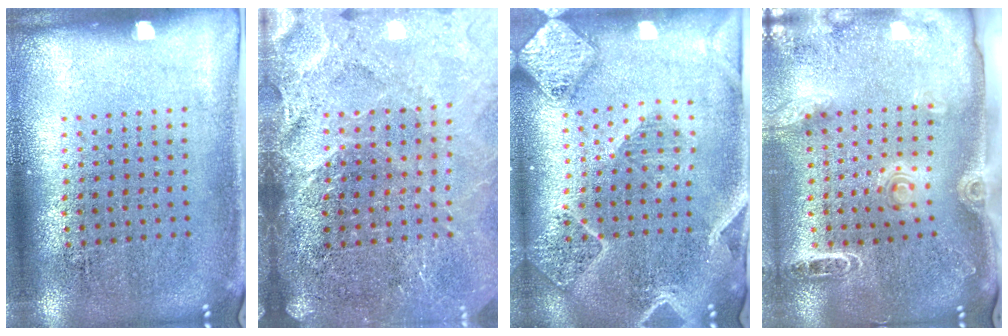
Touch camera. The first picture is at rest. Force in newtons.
{"total": 3.7, "press": 3.2, "slide": 1.9}
{"total": 2.5, "press": 2.3, "slide": 1.1}
{"total": 2.0, "press": 1.8, "slide": 0.7}